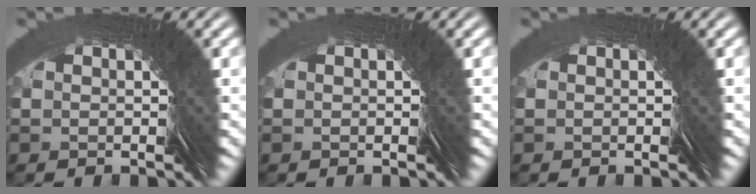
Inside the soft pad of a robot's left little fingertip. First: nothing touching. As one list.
[{"total": 0.0}, {"total": 0.0}]